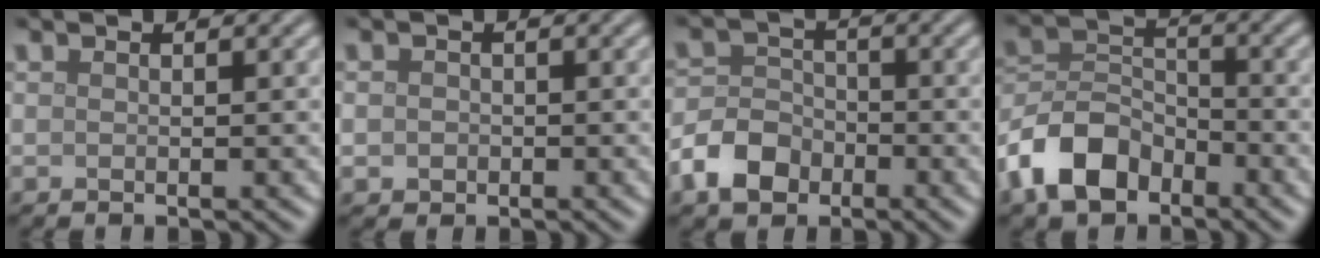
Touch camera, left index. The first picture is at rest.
{"total": 1.2, "force": [-0.2, 1.1, 0.4], "torque": [-0.001, -0.006, -0.003]}
{"total": 4.5, "force": [-2.4, 3.2, 2.0], "torque": [-0.042, 0.001, -0.052]}
{"total": 7.1, "force": [-4.3, 4.3, 3.6], "torque": [-0.068, 0.004, -0.097]}